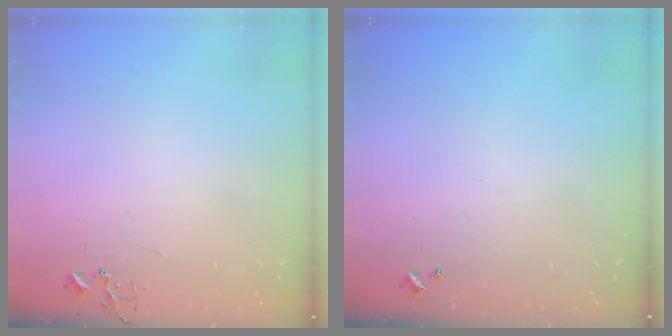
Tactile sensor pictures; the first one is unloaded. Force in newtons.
{"total": 0.0}